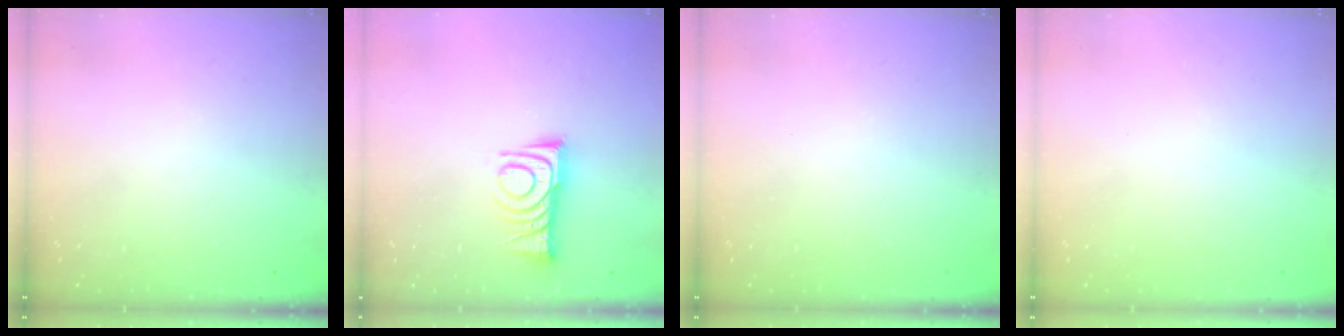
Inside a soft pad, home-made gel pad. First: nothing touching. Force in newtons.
{"total": 9.9, "press": 9.9, "slide": 0.8}
{"total": 0.0}
{"total": 1.5, "press": 1.5, "slide": 0.1}